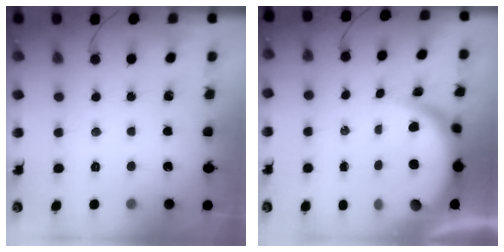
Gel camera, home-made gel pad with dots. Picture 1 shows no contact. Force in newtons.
{"total": 8.5, "press": 8.4, "slide": 1.6}